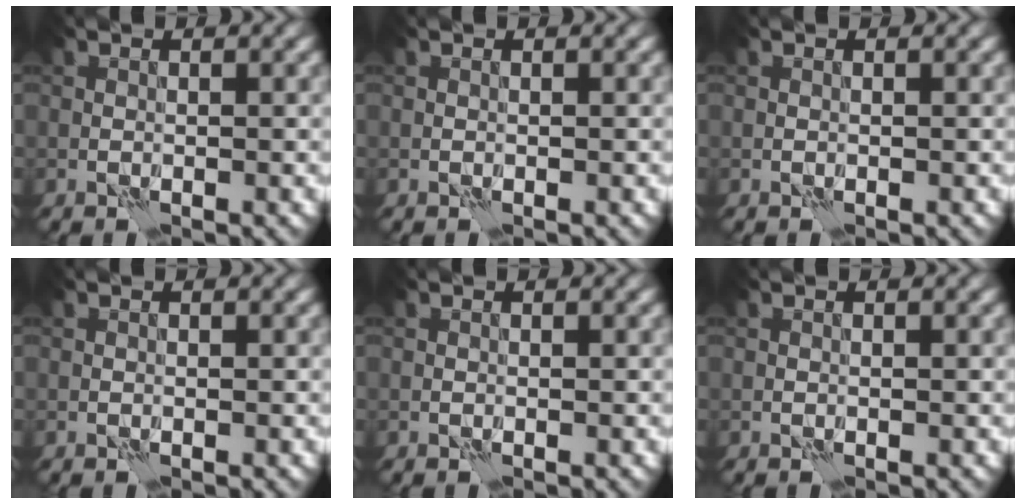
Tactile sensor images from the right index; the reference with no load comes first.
{"total": 0.0}
{"total": 0.0}
{"total": 0.0}
{"total": 0.0}
{"total": 0.0}